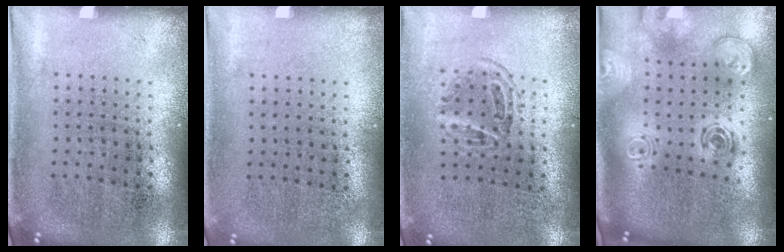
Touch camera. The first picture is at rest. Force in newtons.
{"total": 0.0}
{"total": 1.2, "press": 1.0, "slide": 0.7}
{"total": 3.0, "press": 2.1, "slide": 2.2}